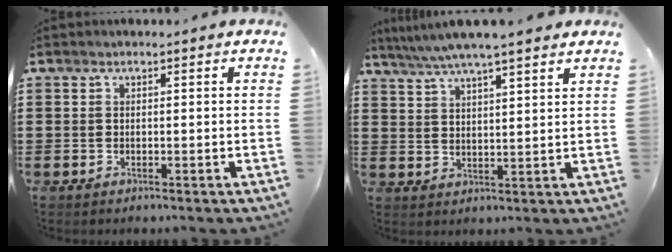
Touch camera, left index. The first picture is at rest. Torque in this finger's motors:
{"motor_torque": [1.22, -0.92, 0.47, 0.21]}